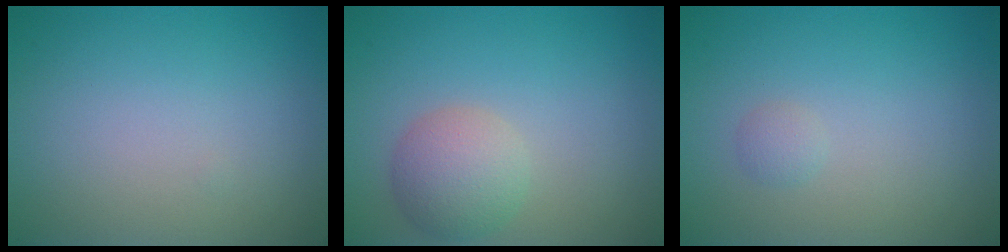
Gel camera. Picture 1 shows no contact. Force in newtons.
{"total": 3.6, "press": 3.6, "slide": 0.2}
{"total": 0.7, "press": 0.7, "slide": 0.0}